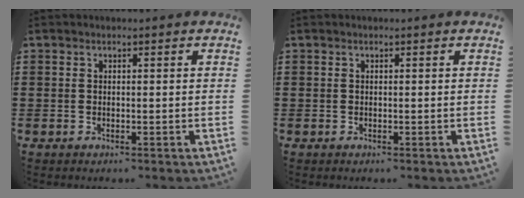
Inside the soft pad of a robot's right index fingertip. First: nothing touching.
{"total": 0.0}